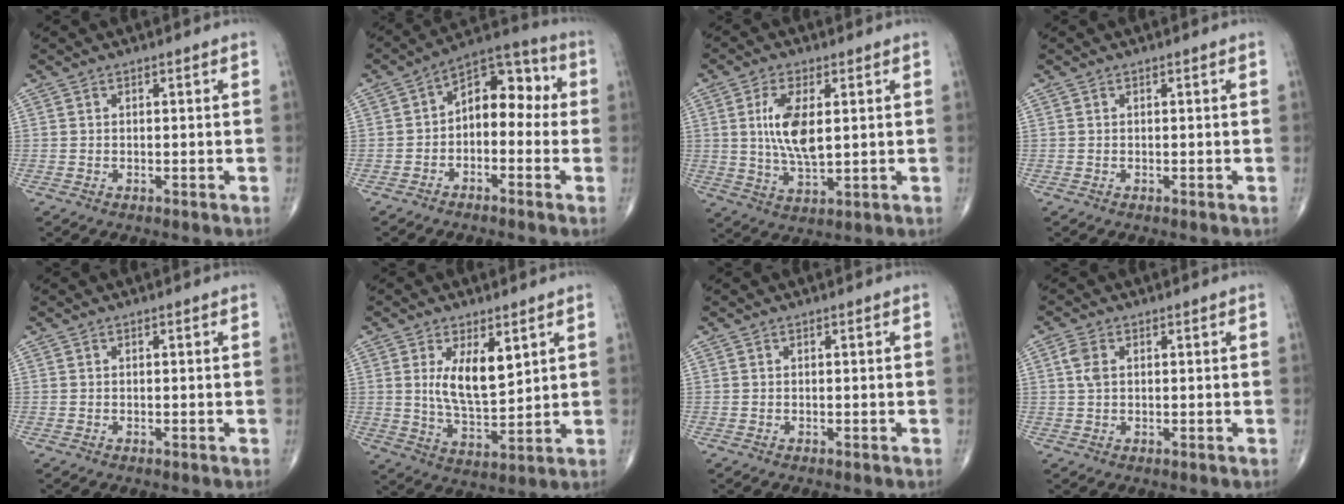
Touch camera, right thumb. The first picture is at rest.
{"total": 10.3, "force": [-0.7, 6.6, 7.9], "torque": [-0.080, 0.047, -0.029]}
{"total": 9.5, "force": [1.8, 4.1, 8.4], "torque": [-0.164, -0.013, 0.038]}
{"total": 0.0}
{"total": 0.0}
{"total": 9.5, "force": [3.3, 4.2, 7.8], "torque": [-0.117, -0.031, 0.070]}
{"total": 0.0}
{"total": 2.9, "force": [0.7, 1.7, 2.2], "torque": [-0.055, 0.007, 0.014]}